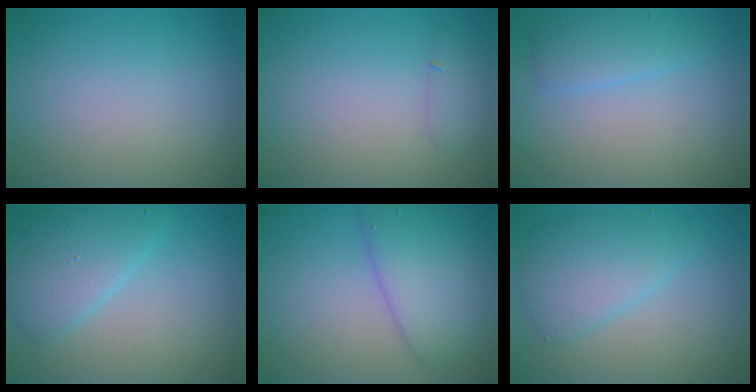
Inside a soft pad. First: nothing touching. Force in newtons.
{"total": 1.0, "press": 1.0, "slide": 0.0}
{"total": 2.3, "press": 2.3, "slide": 0.0}
{"total": 3.9, "press": 3.9, "slide": 0.2}
{"total": 5.0, "press": 5.0, "slide": 0.1}
{"total": 3.7, "press": 3.7, "slide": 0.2}